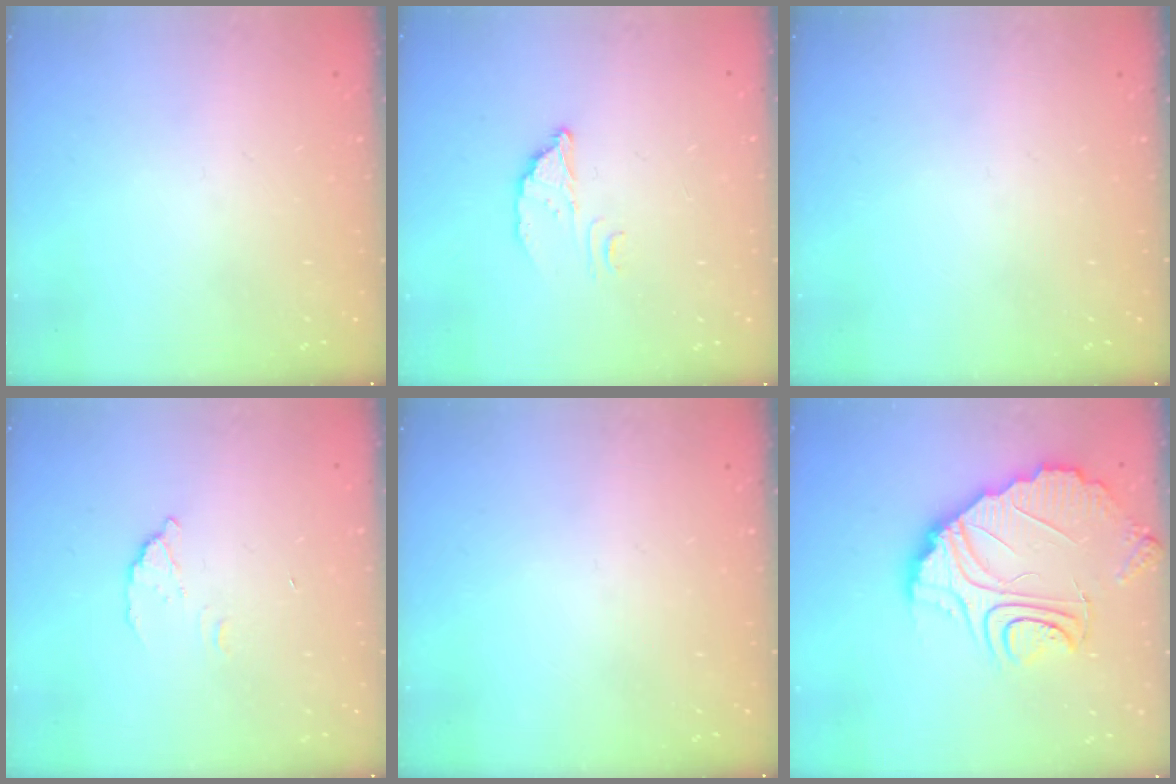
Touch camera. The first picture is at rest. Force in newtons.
{"total": 2.8, "press": 2.8, "slide": 0.2}
{"total": 0.0}
{"total": 2.7, "press": 2.7, "slide": 0.1}
{"total": 0.0}
{"total": 13.6, "press": 13.6, "slide": 1.2}